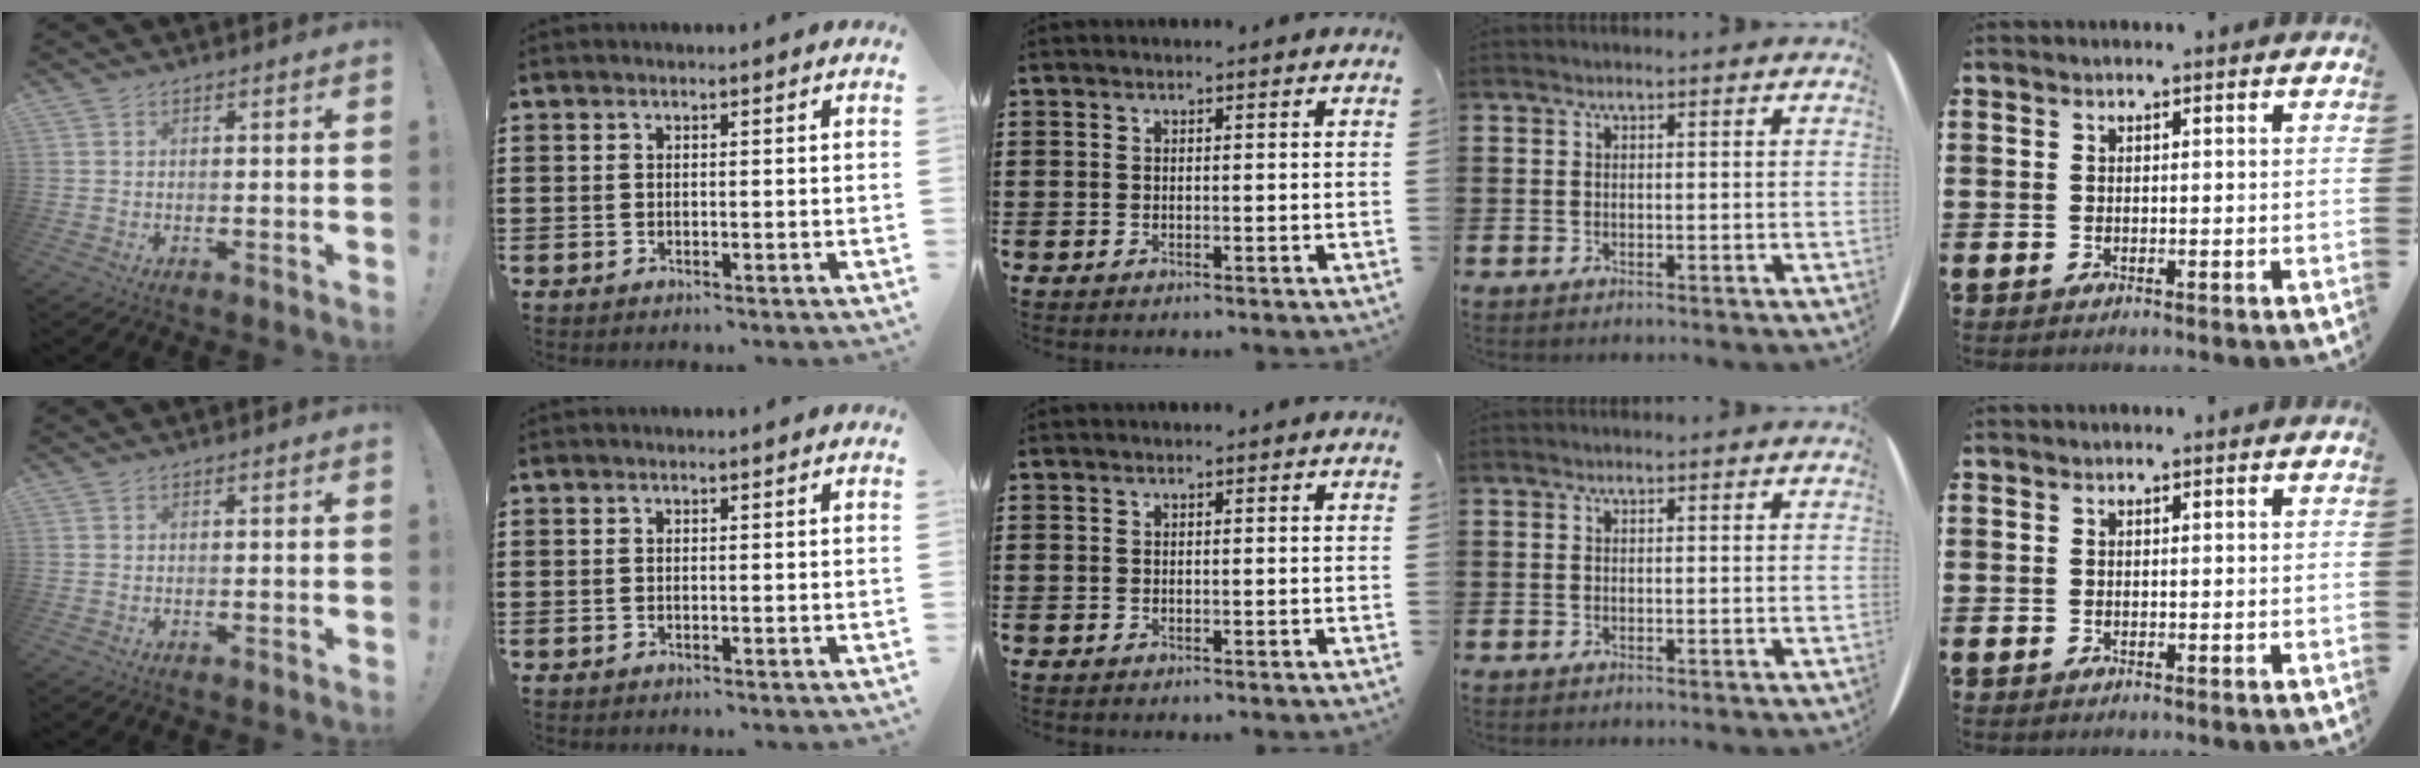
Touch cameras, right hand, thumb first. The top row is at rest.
{}